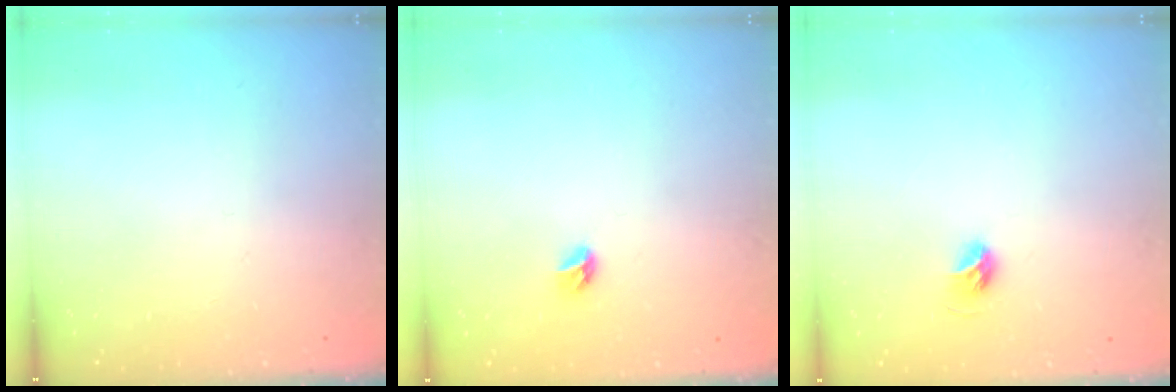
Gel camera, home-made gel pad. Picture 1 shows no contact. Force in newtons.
{"total": 4.5, "press": 4.4, "slide": 0.9}
{"total": 5.3, "press": 5.2, "slide": 0.9}